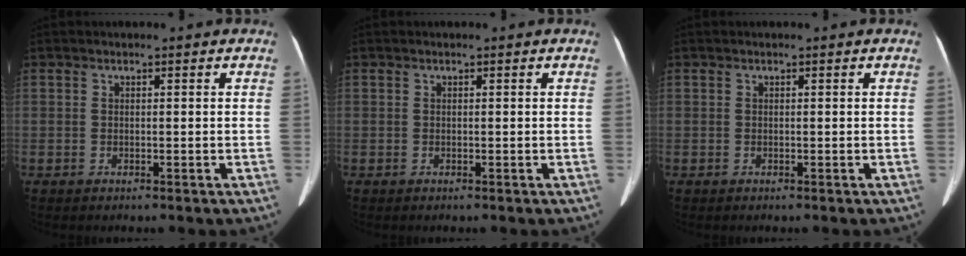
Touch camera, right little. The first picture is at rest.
{"total": 0.0}
{"total": 0.0}